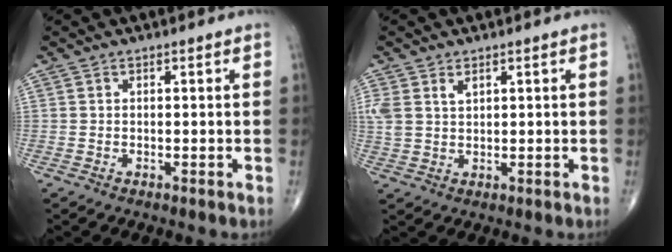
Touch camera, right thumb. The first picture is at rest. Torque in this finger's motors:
{"motor_torque": [0.03, 0.06, 0.38, 0.27, 0.02]}